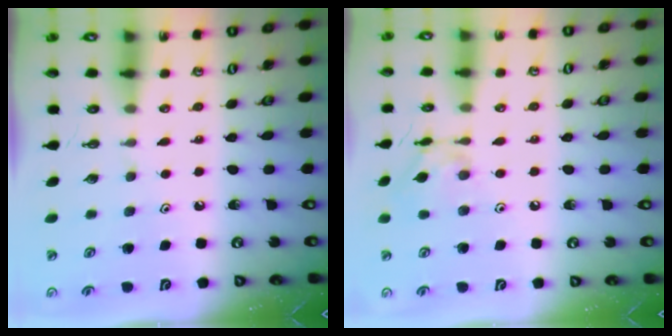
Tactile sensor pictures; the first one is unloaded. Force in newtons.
{"total": 10.8, "press": 10.8, "slide": 0.9}